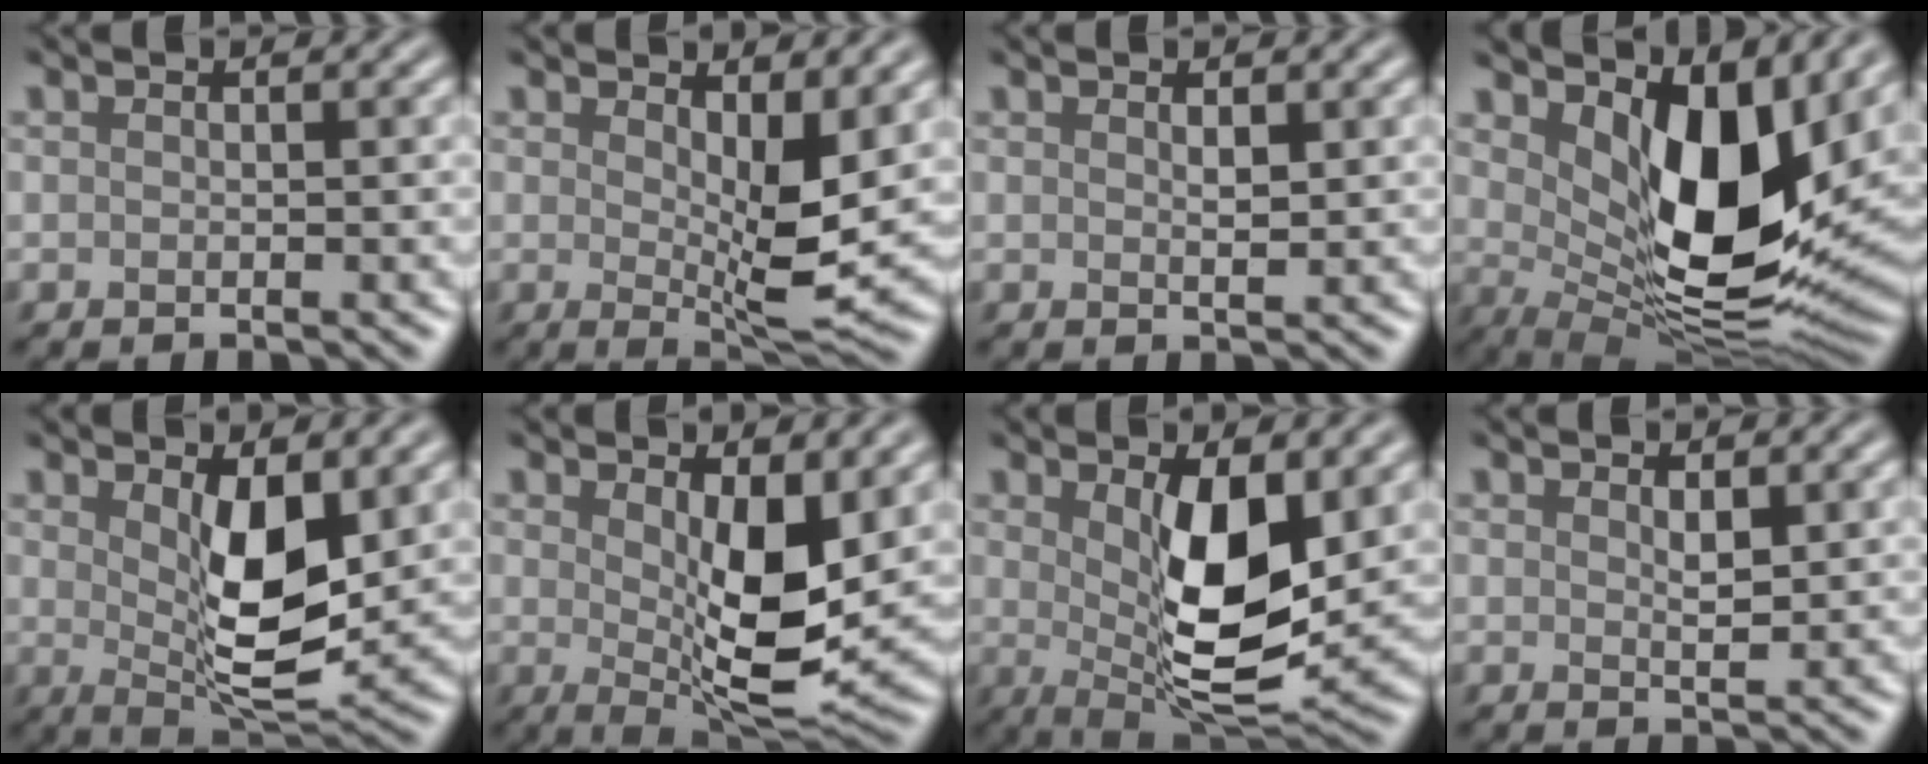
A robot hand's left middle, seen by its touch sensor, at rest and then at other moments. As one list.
[{"total": 5.4, "force": [1.2, 1.7, 5.0], "torque": [-0.078, -0.016, 0.022]}, {"total": 1.1, "force": [0.6, 0.3, 0.8], "torque": [-0.016, -0.003, 0.011]}, {"total": 11.3, "force": [3.2, 5.4, 9.3], "torque": [-0.146, -0.029, 0.068]}, {"total": 7.2, "force": [1.4, 2.7, 6.5], "torque": [-0.114, -0.014, 0.030]}, {"total": 7.7, "force": [1.3, 2.9, 7.1], "torque": [-0.116, -0.020, 0.028]}, {"total": 9.1, "force": [1.5, 3.4, 8.3], "torque": [-0.139, -0.012, 0.029]}, {"total": 1.4, "force": [0.8, 0.4, 1.1], "torque": [-0.022, -0.004, 0.015]}]